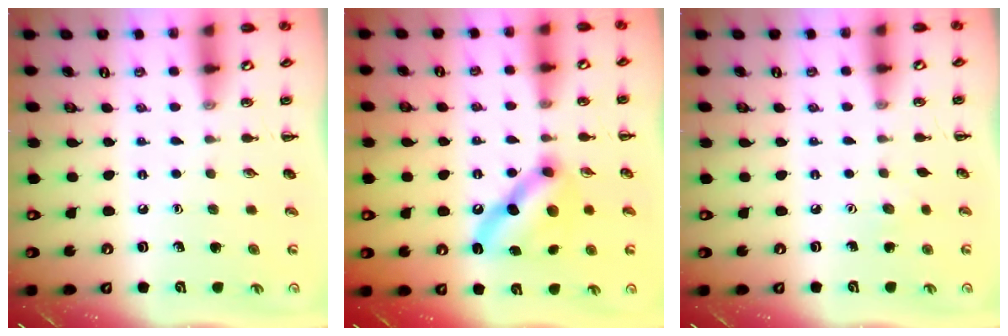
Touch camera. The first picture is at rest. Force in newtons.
{"total": 11.7, "press": 11.7, "slide": 1.2}
{"total": 3.2, "press": 3.1, "slide": 0.7}